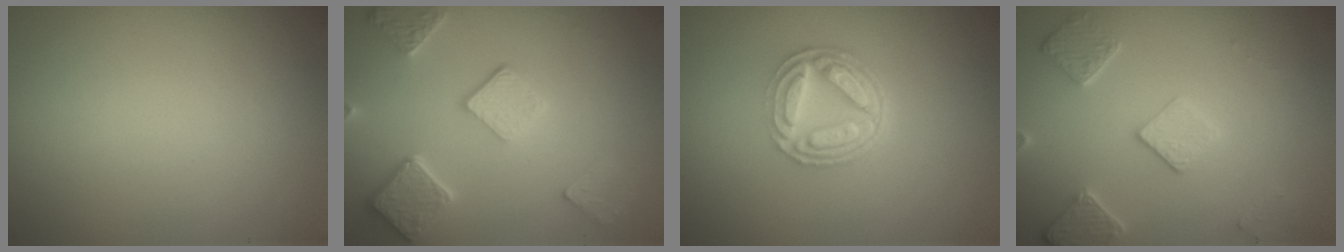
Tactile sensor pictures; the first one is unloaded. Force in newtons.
{"total": 5.1, "press": 3.9, "slide": 3.2}
{"total": 5.0, "press": 3.7, "slide": 3.3}
{"total": 3.1, "press": 3.1, "slide": 0.4}